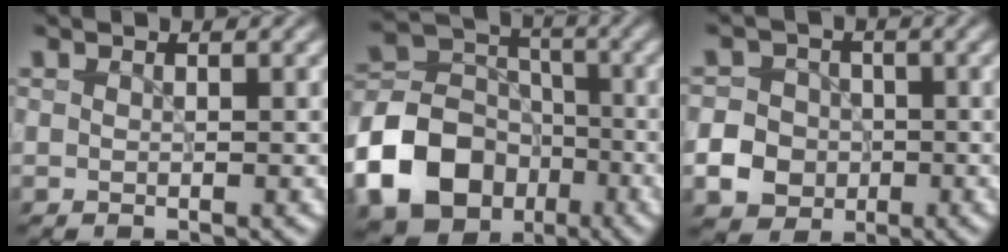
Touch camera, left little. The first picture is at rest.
{"total": 12.0, "force": [-5.2, 9.2, 5.5], "torque": [-0.140, -0.008, -0.109]}
{"total": 6.0, "force": [-1.9, 5.5, 1.8], "torque": [-0.030, -0.007, -0.055]}